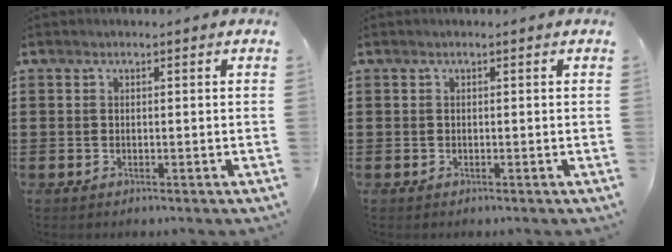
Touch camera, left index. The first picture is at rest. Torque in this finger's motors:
{"motor_torque": [-0.07, 0.02, -0.02, 0.01]}